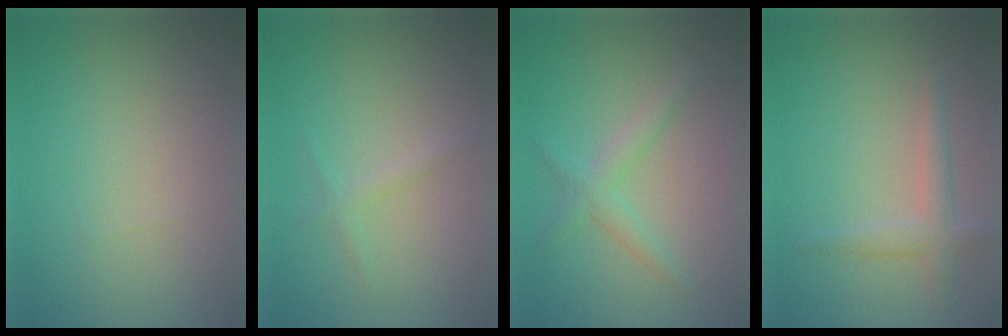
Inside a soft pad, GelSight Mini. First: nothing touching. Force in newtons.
{"total": 1.0, "press": 1.0, "slide": 0.1}
{"total": 2.2, "press": 2.2, "slide": 0.1}
{"total": 2.1, "press": 2.1, "slide": 0.1}